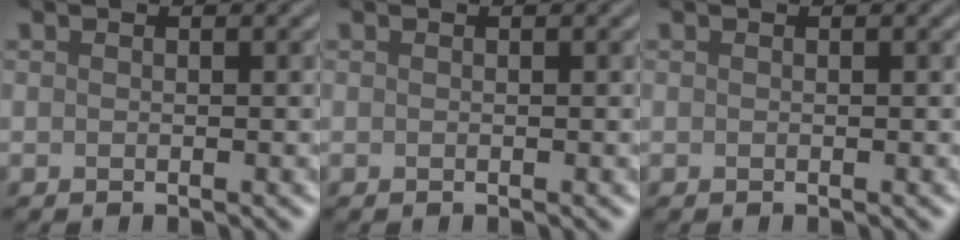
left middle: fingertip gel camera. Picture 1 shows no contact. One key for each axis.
{"total": 0.0}
{"total": 0.0}